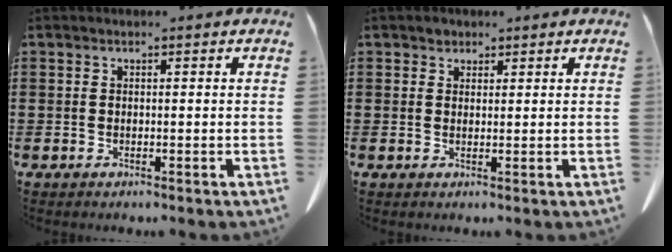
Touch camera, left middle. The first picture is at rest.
{"total": 1.2, "force": [0.9, 0.8, 0.1], "torque": [-0.006, 0.004, 0.018]}